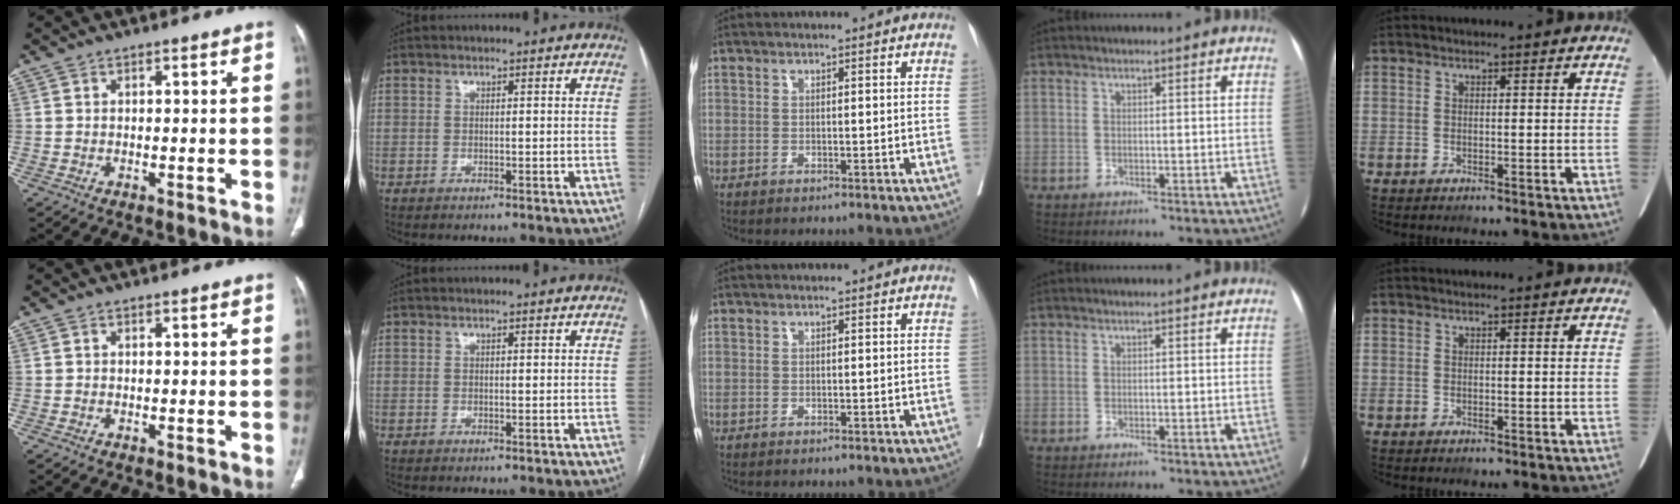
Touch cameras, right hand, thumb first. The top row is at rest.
{}